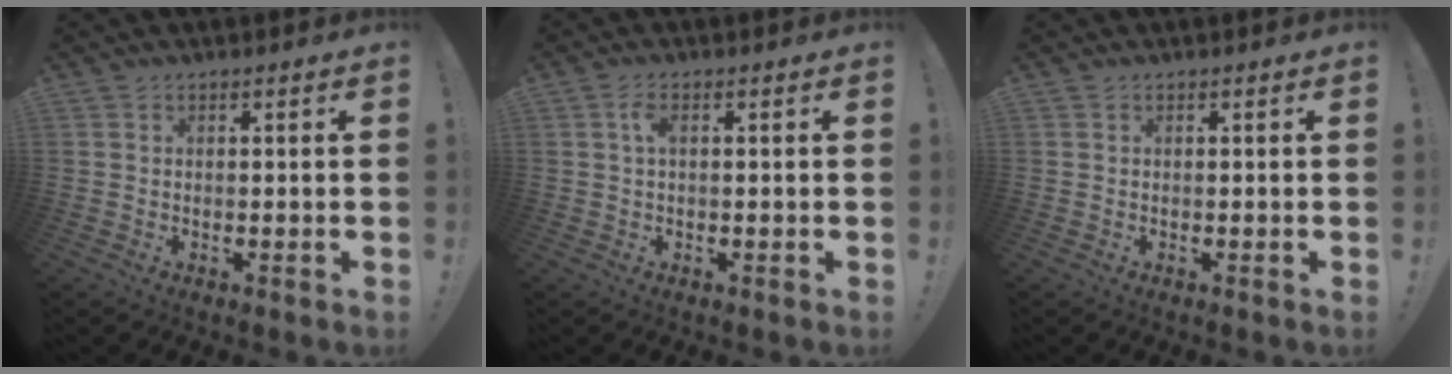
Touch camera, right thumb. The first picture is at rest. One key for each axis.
{"total": 2.8, "fx": 0.6, "fy": 1.1, "fz": 2.5, "tx": -0.052, "ty": 0.006, "tz": 0.009}
{"total": 0.0}